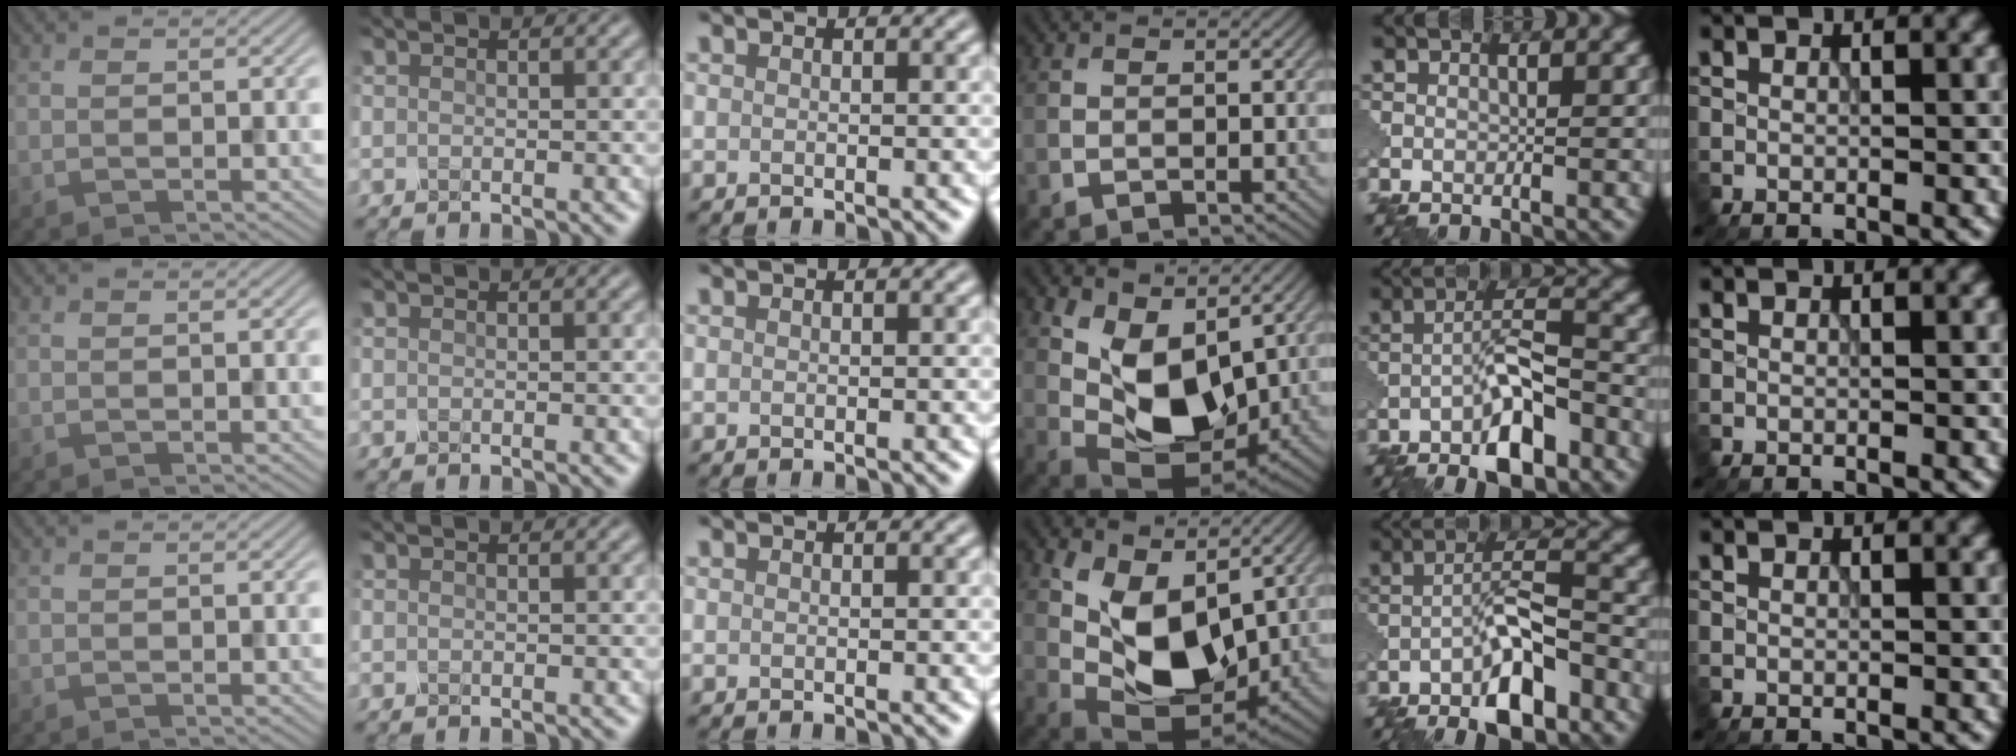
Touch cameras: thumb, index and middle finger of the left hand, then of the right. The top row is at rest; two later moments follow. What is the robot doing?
{"motion": "insert", "object": "pin"}